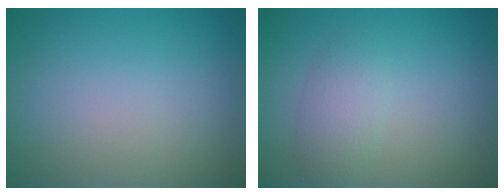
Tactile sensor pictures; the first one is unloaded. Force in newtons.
{"total": 2.4, "press": 2.4, "slide": 0.0}